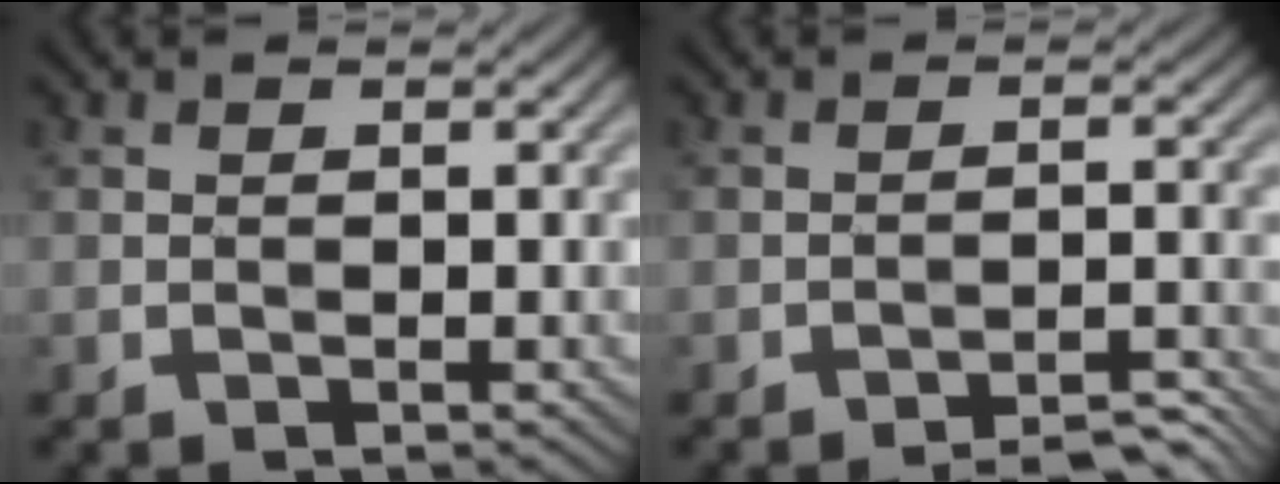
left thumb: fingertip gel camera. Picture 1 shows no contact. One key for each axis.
{"total": 3.3, "fx": -3.2, "fy": -0.2, "fz": 0.9, "tx": -0.015, "ty": 0.011, "tz": -0.050}